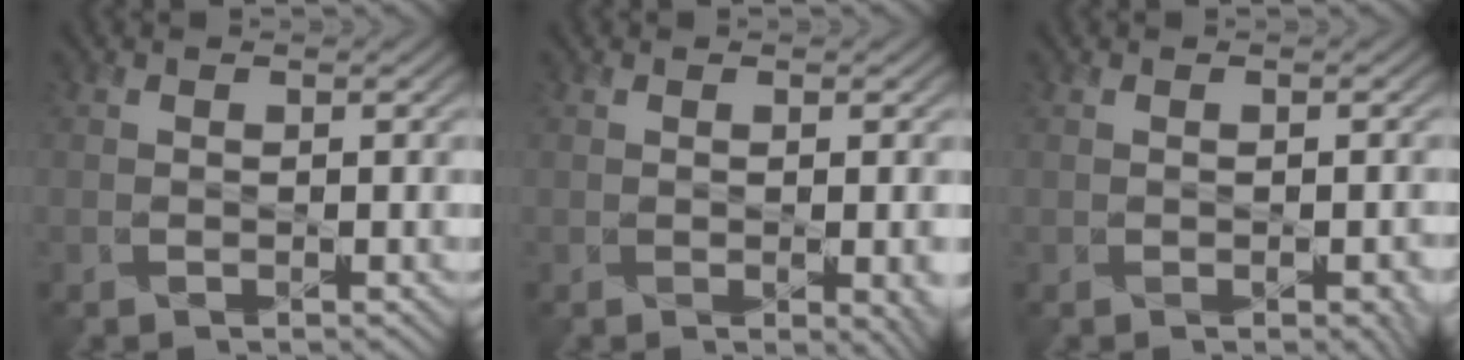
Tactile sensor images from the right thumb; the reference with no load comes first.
{"total": 3.7, "force": [-0.8, 1.3, 3.3], "torque": [-0.036, -0.010, 0.003]}
{"total": 2.3, "force": [-0.8, 0.9, 1.9], "torque": [-0.018, -0.005, 0.001]}